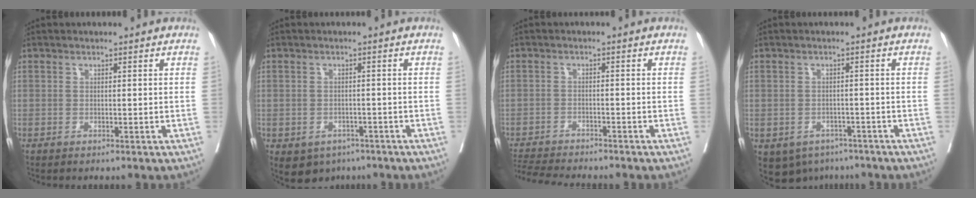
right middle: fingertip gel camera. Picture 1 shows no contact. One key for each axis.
{"total": 5.9, "fx": -3.6, "fy": 4.4, "fz": 1.6, "tx": -0.029, "ty": 0.003, "tz": -0.045}
{"total": 9.0, "fx": -8.5, "fy": 0.4, "fz": 3.2, "tx": -0.054, "ty": -0.014, "tz": -0.134}
{"total": 8.2, "fx": -5.0, "fy": 6.2, "fz": 2.2, "tx": -0.056, "ty": -0.003, "tz": -0.061}